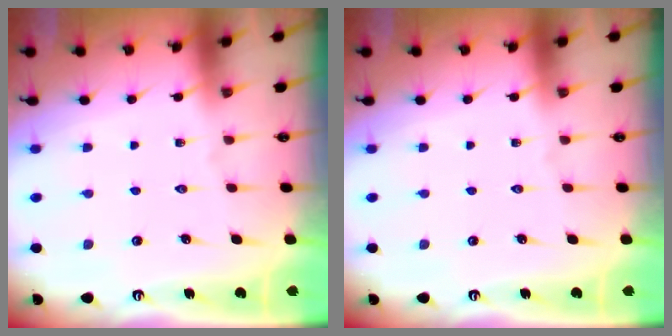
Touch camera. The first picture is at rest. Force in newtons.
{"total": 0.0}